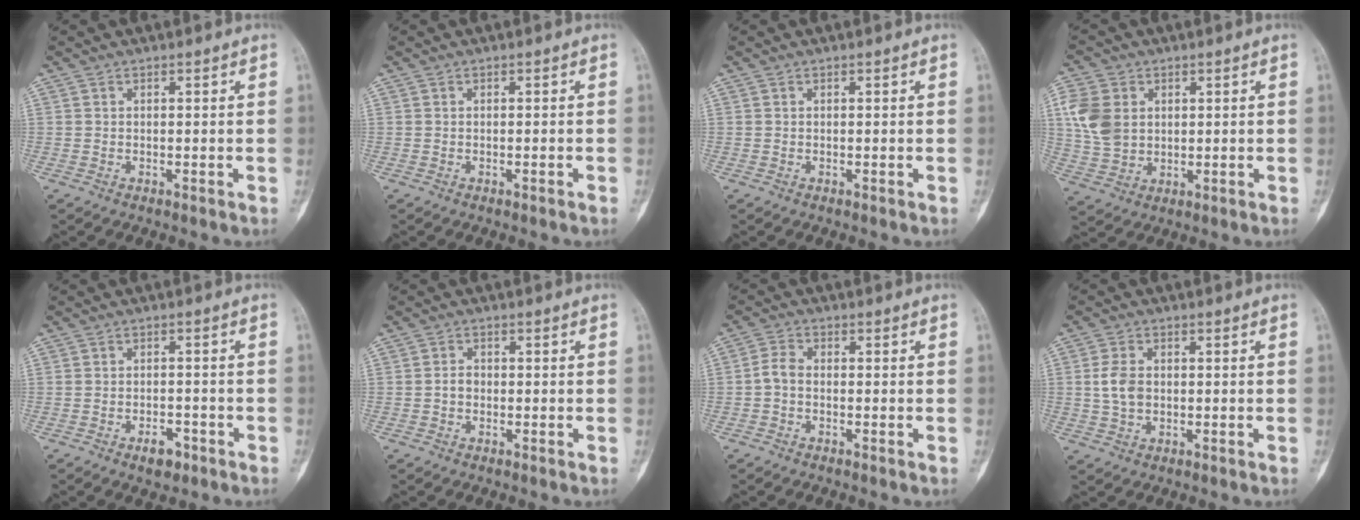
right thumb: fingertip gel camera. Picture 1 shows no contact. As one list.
[{"total": 0.5, "force": [-0.3, 0.0, 0.5], "torque": [-0.010, 0.002, 0.000]}, {"total": 0.0}, {"total": 9.4, "force": [2.2, 7.3, 5.5], "torque": [-0.102, -0.004, 0.046]}, {"total": 3.5, "force": [-2.2, 1.8, 2.0], "torque": [-0.021, 0.012, -0.032]}, {"total": 1.8, "force": [-0.4, 1.4, 1.1], "torque": [-0.010, 0.009, -0.011]}, {"total": 3.0, "force": [-0.7, 1.9, 2.2], "torque": [-0.044, 0.010, -0.023]}, {"total": 4.5, "force": [0.1, 3.1, 3.2], "torque": [-0.063, 0.005, 0.002]}]